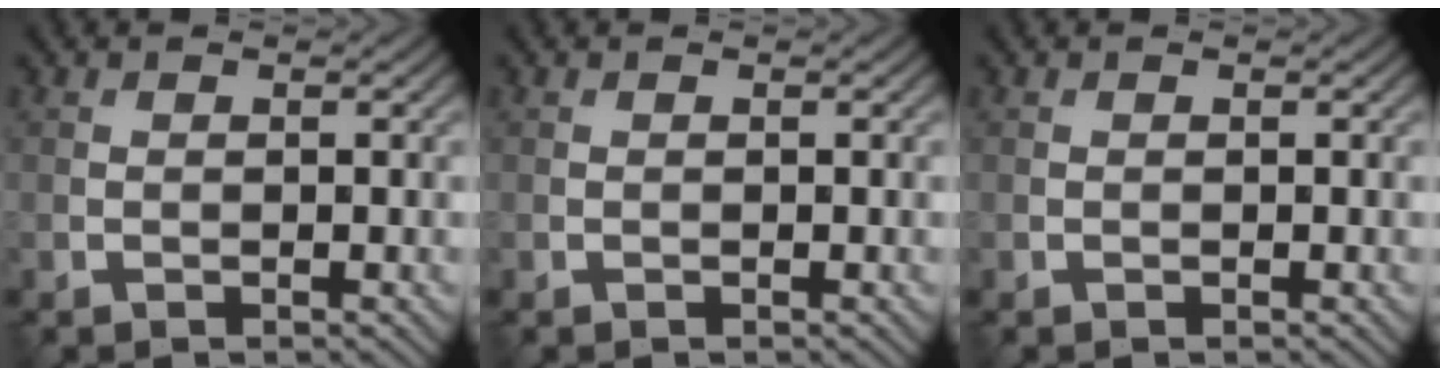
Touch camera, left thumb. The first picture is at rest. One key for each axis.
{"total": 0.0}
{"total": 0.0}